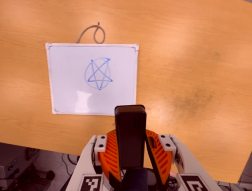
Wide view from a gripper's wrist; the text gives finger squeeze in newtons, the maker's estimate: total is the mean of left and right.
{"total": 5.0, "left": 4.9, "right": 5.1}